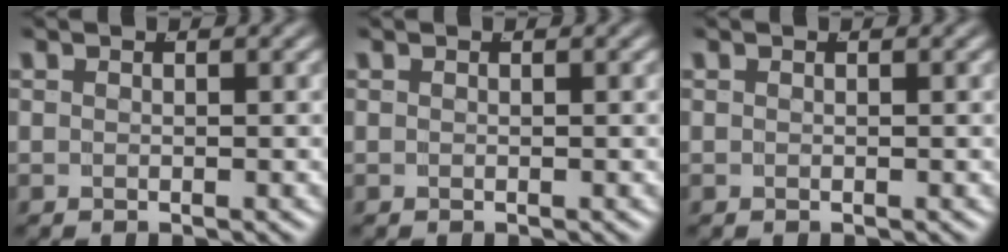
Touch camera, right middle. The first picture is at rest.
{"total": 0.0}
{"total": 0.0}